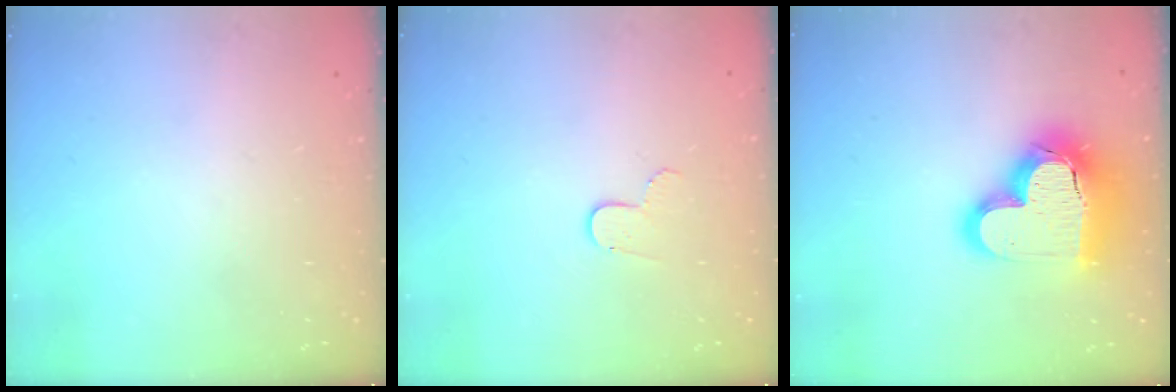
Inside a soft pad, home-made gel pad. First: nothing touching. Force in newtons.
{"total": 4.3, "press": 4.3, "slide": 0.4}
{"total": 21.2, "press": 21.1, "slide": 1.7}